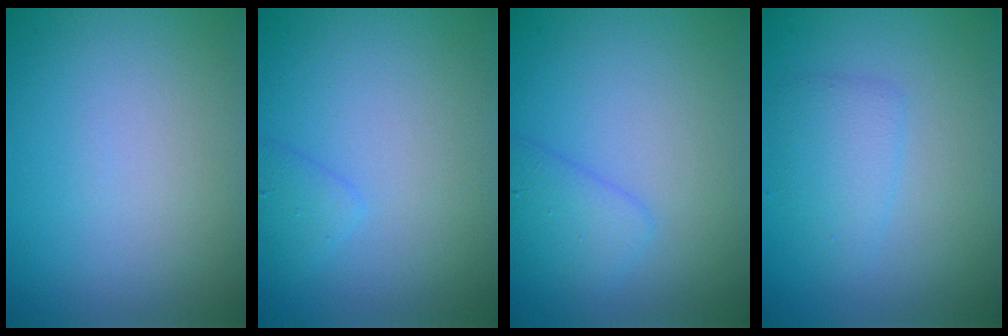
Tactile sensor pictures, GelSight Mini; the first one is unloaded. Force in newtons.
{"total": 1.3, "press": 1.3, "slide": 0.0}
{"total": 2.4, "press": 2.4, "slide": 0.2}
{"total": 2.2, "press": 2.2, "slide": 0.0}